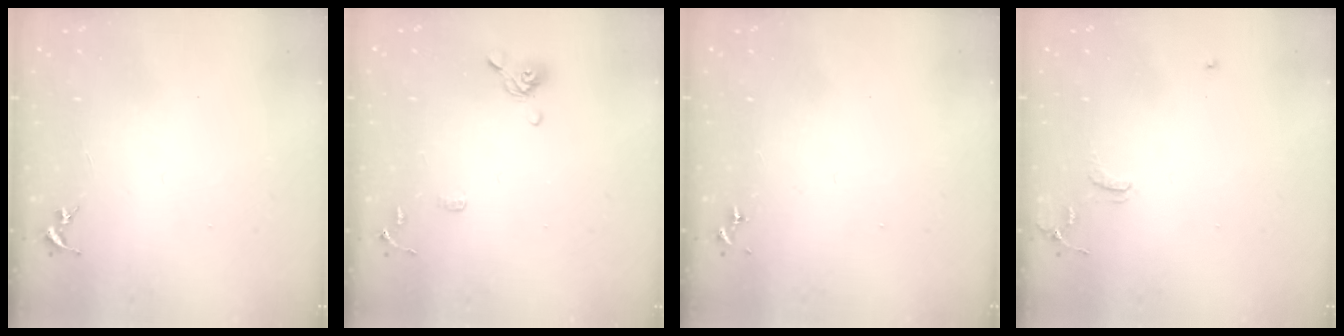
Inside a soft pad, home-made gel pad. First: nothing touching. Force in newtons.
{"total": 8.8, "press": 8.6, "slide": 2.0}
{"total": 0.0}
{"total": 6.4, "press": 6.3, "slide": 0.8}